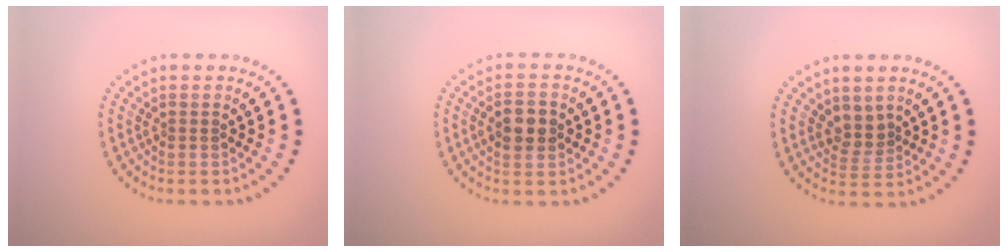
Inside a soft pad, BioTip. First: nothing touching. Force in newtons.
{"total": 3.0, "press": 3.0, "slide": 0.1}
{"total": 2.1, "press": 1.6, "slide": 1.4}